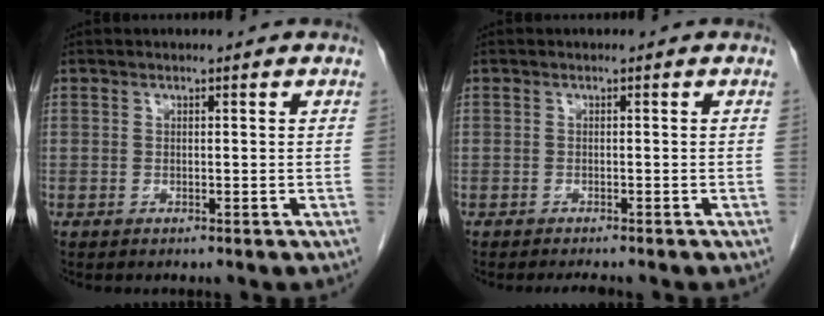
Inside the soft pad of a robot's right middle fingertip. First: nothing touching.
{"total": 1.8, "force": [-1.6, 0.1, 0.7], "torque": [-0.013, -0.006, -0.019]}